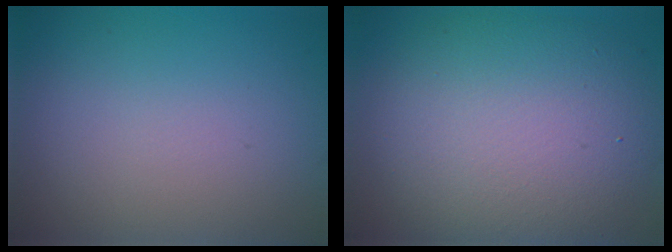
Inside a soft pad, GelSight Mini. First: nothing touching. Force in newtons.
{"total": 10.5, "press": 10.5, "slide": 0.5}